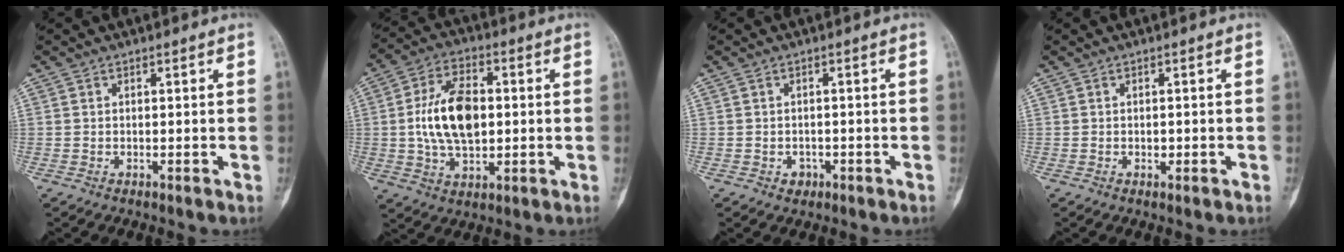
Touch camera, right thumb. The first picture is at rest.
{"total": 13.7, "force": [0.6, 7.9, 11.2], "torque": [-0.193, 0.008, 0.011]}
{"total": 1.7, "force": [-0.7, 1.4, 0.5], "torque": [0.003, 0.003, -0.007]}
{"total": 1.0, "force": [-0.2, 0.6, 0.8], "torque": [-0.009, 0.001, -0.003]}